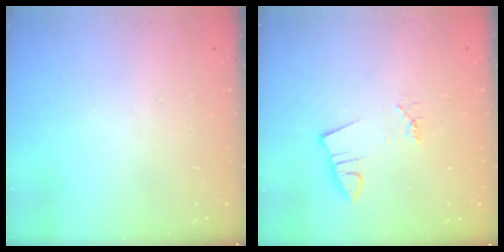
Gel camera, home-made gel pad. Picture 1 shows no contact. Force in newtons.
{"total": 1.1, "press": 1.1, "slide": 0.0}